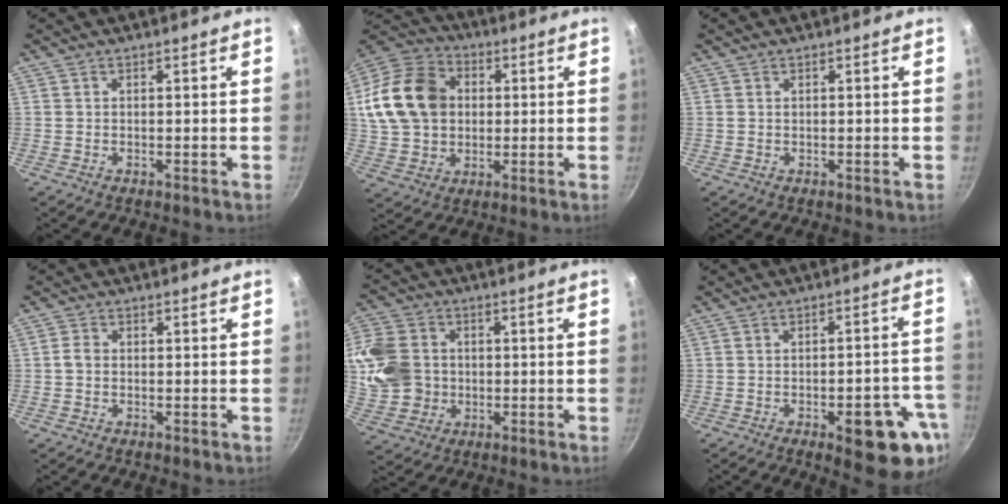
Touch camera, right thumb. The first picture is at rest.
{"total": 18.0, "force": [2.6, 14.0, 10.9], "torque": [-0.188, 0.024, 0.046]}
{"total": 0.0}
{"total": 1.8, "force": [-0.2, 1.5, 1.1], "torque": [-0.019, 0.009, -0.006]}
{"total": 16.2, "force": [0.8, 14.0, 8.2], "torque": [-0.172, 0.015, 0.018]}
{"total": 13.5, "force": [-5.7, 4.9, 11.2], "torque": [-0.100, 0.026, -0.069]}